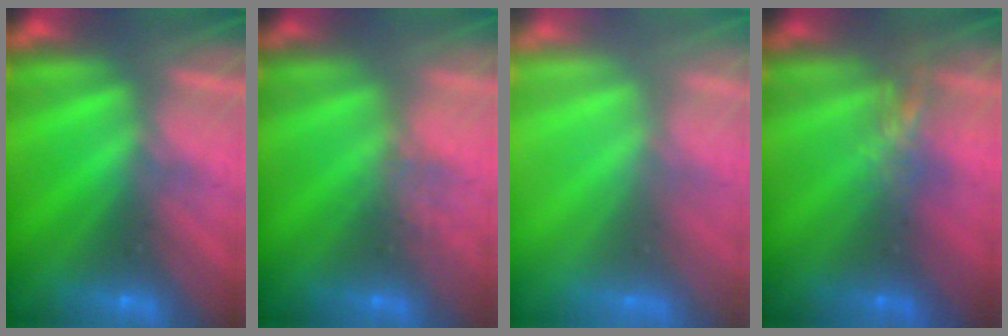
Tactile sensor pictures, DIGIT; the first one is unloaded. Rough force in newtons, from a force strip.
{"total": 2.4}
{"total": 7.7}
{"total": 4.4}